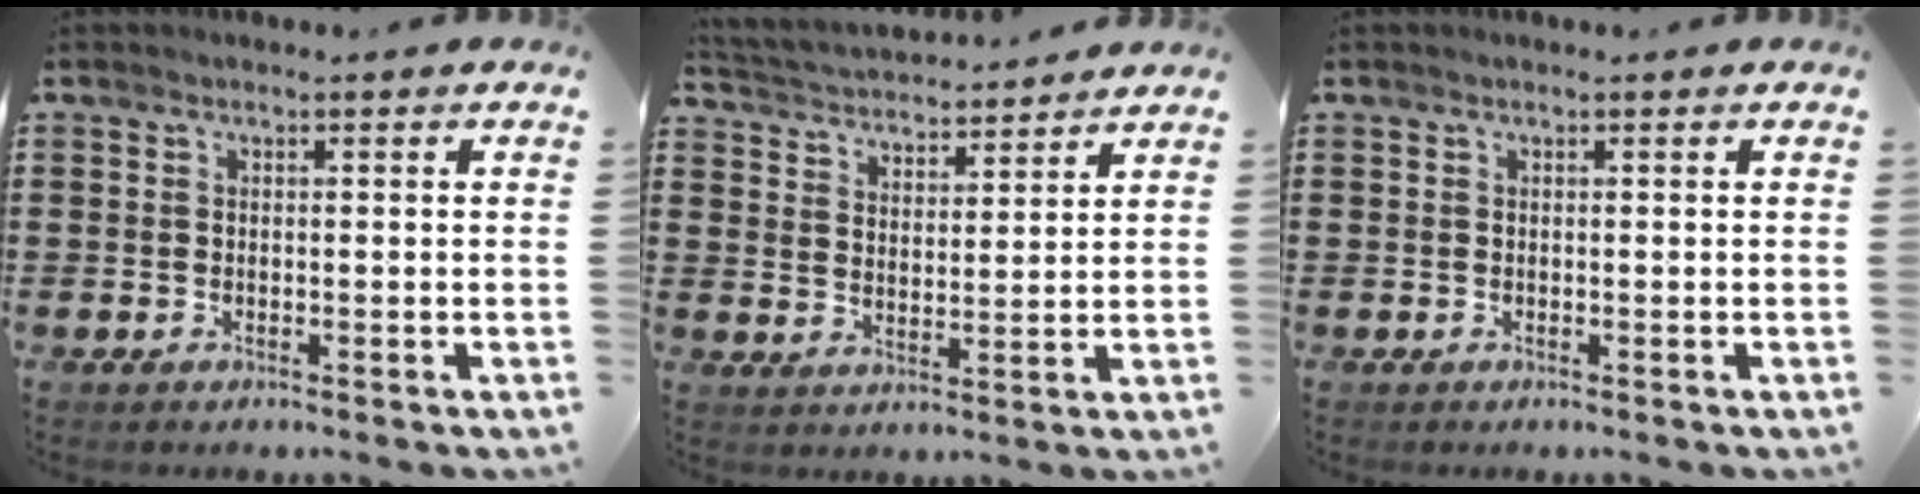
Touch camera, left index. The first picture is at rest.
{"total": 3.5, "force": [3.4, 0.3, -0.2], "torque": [-0.017, -0.022, 0.057]}
{"total": 0.0}